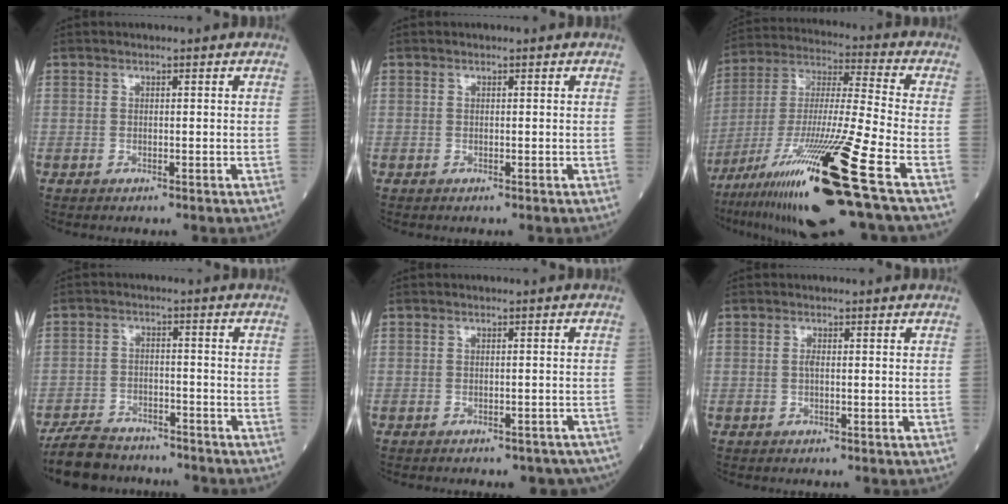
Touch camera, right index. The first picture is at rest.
{"total": 0.0}
{"total": 22.5, "force": [-12.6, -0.5, 18.7], "torque": [-0.342, -0.045, -0.228]}
{"total": 9.7, "force": [-8.7, 3.4, 2.7], "torque": [-0.047, 0.000, -0.139]}
{"total": 10.1, "force": [-8.7, 3.9, 3.3], "torque": [-0.042, 0.003, -0.084]}
{"total": 0.7, "force": [-0.1, 0.1, 0.7], "torque": [-0.016, 0.000, -0.002]}